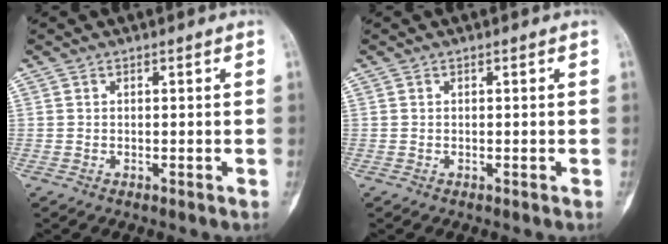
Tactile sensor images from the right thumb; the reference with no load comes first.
{"total": 0.0}